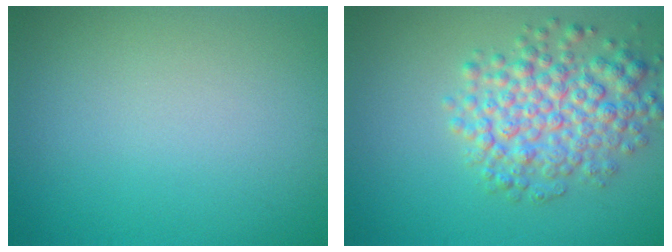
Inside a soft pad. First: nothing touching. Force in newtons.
{"total": 5.6, "press": 5.6, "slide": 0.1}